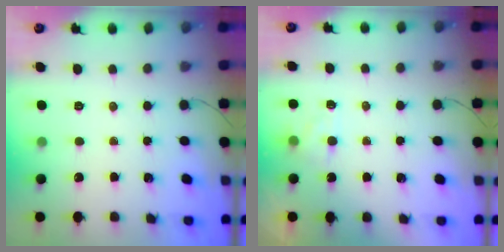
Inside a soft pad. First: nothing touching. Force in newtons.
{"total": 4.0, "press": 3.8, "slide": 1.1}